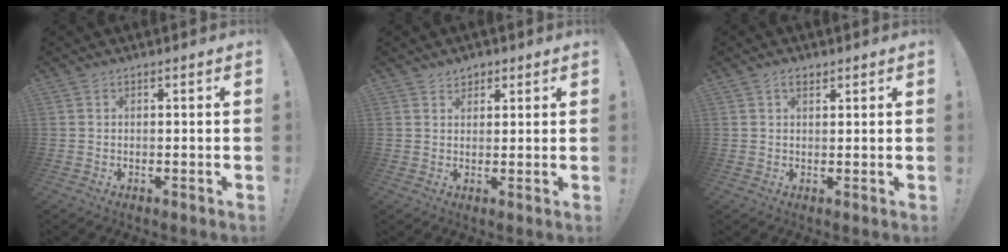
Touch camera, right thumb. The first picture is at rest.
{"total": 2.6, "force": [1.8, 1.9, 0.4], "torque": [0.004, -0.009, 0.030]}
{"total": 2.2, "force": [1.3, 1.3, 1.3], "torque": [-0.019, -0.001, 0.021]}